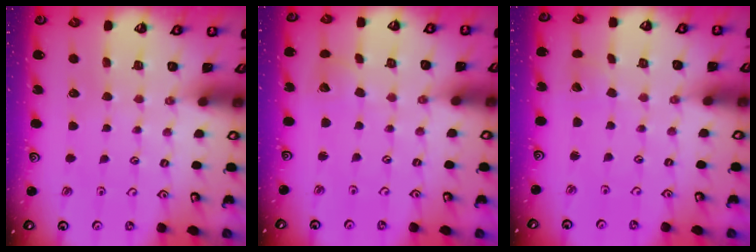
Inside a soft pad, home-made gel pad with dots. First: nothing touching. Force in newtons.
{"total": 2.8, "press": 2.8, "slide": 0.4}
{"total": 1.6, "press": 1.6, "slide": 0.1}